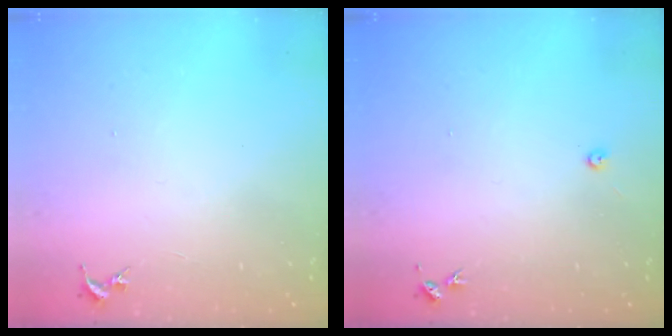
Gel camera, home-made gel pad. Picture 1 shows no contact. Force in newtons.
{"total": 3.0, "press": 3.0, "slide": 0.4}